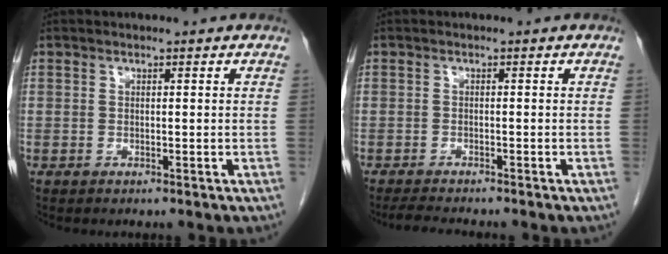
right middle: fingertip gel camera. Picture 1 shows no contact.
{"total": 3.7, "force": [-3.4, -0.1, 1.4], "torque": [-0.027, -0.017, -0.055]}